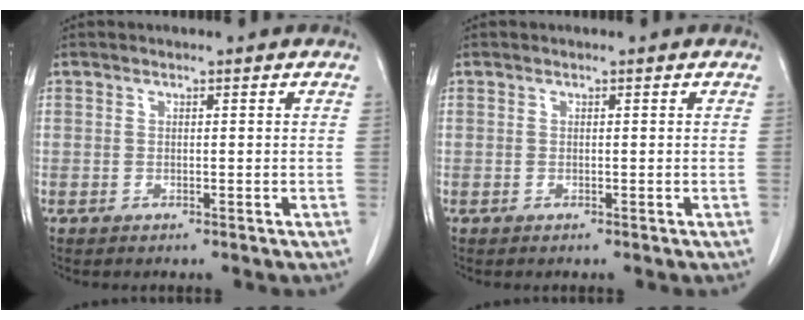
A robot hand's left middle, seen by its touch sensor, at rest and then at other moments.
{"total": 0.0}